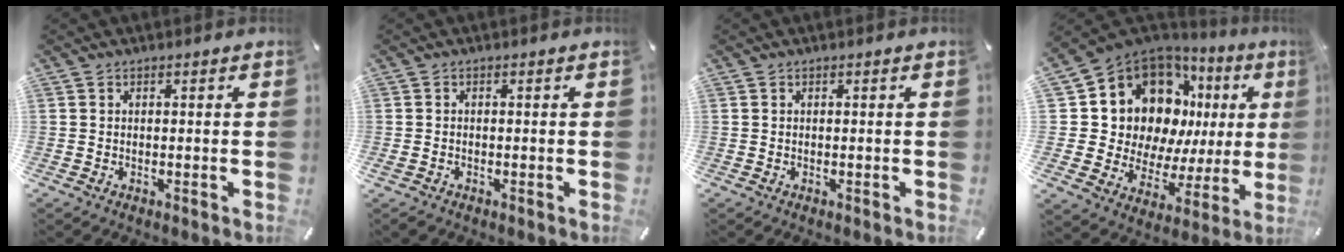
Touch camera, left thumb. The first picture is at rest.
{"total": 0.8, "force": [-0.4, 0.5, 0.5], "torque": [-0.009, 0.000, -0.008]}
{"total": 0.0}
{"total": 17.3, "force": [8.9, 12.3, 8.4], "torque": [-0.136, -0.084, 0.177]}